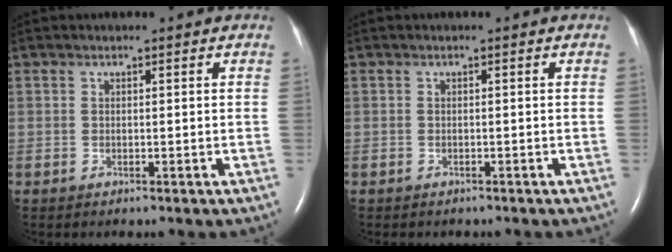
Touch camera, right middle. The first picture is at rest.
{"total": 1.4, "force": [-1.2, 0.6, 0.4], "torque": [-0.015, -0.001, -0.013]}